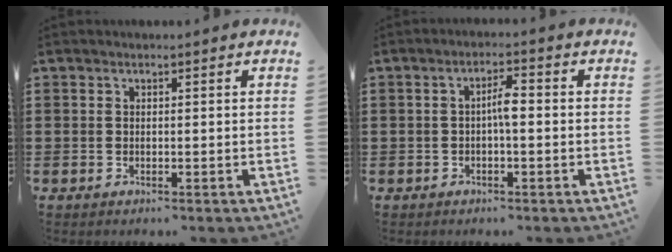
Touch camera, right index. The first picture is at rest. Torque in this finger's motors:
{"motor_torque": [0.68, -0.38, 0.10, 0.09]}